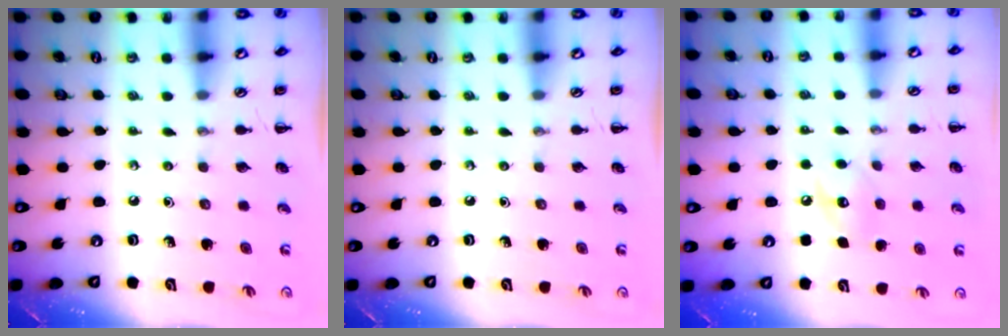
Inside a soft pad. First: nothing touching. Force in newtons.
{"total": 0.0}
{"total": 7.3, "press": 7.3, "slide": 0.5}